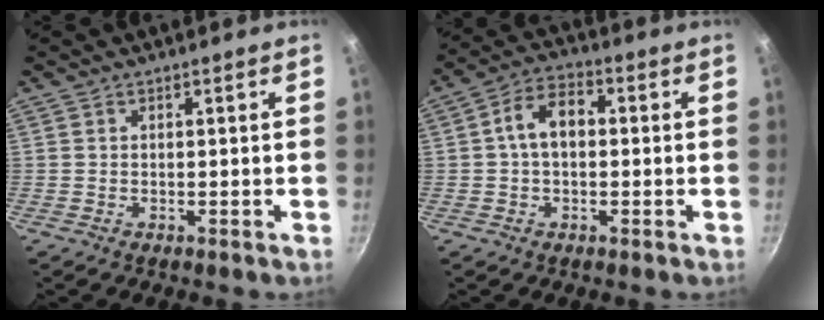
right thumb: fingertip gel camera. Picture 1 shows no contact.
{"total": 8.0, "force": [0.5, 5.2, 6.0], "torque": [-0.086, 0.027, -0.004]}